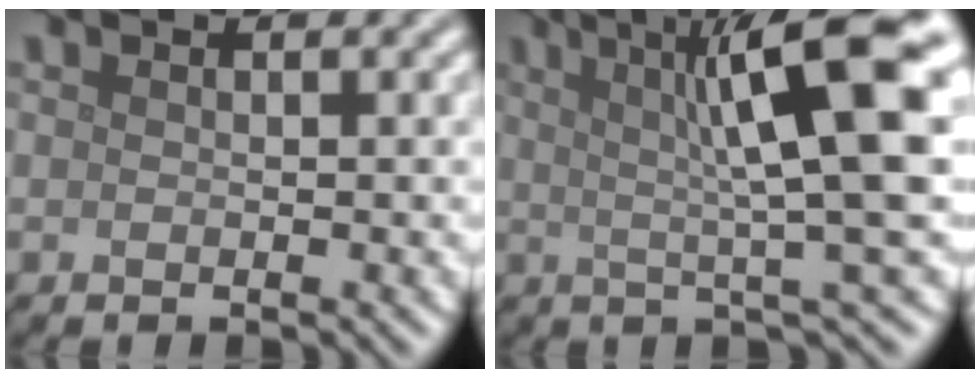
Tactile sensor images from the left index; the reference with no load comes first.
{"total": 11.3, "force": [2.8, 1.8, 10.8], "torque": [-0.132, 0.018, 0.035]}